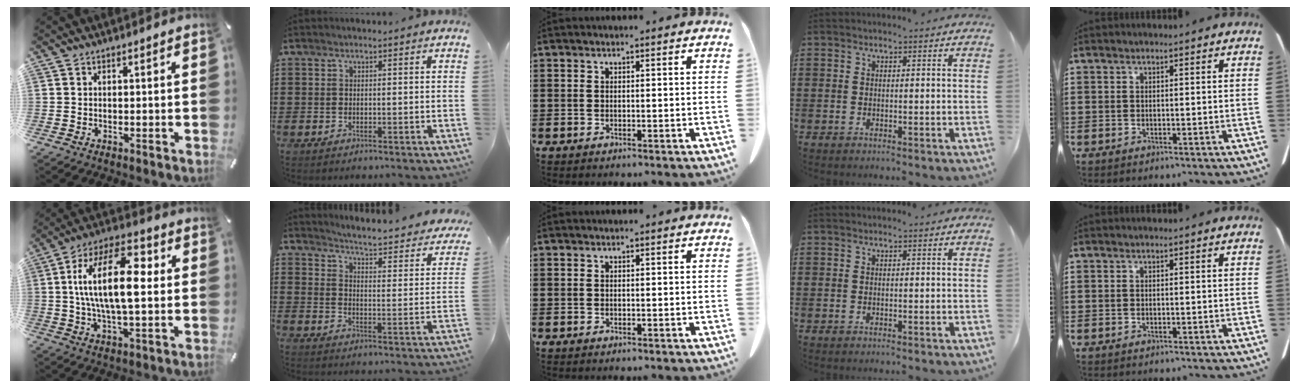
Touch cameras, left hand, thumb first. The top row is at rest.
{"thumb": {"total": 18.2, "force": [2.5, 8.1, 16.1], "torque": [-0.310, 0.002, 0.036]}, "index": {"total": 3.6, "force": [3.4, -0.7, 1.0], "torque": [-0.034, -0.042, 0.046]}}